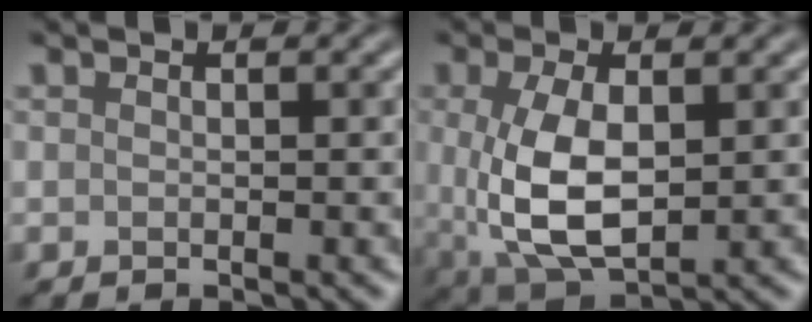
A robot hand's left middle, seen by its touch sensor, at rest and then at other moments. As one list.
[{"total": 6.9, "force": [0.1, 3.5, 6.0], "torque": [-0.143, -0.010, 0.009]}]